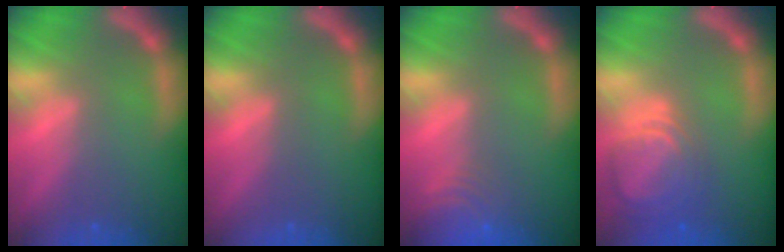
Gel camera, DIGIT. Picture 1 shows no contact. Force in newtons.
{"total": 0.0}
{"total": 5.5}
{"total": 6.5}